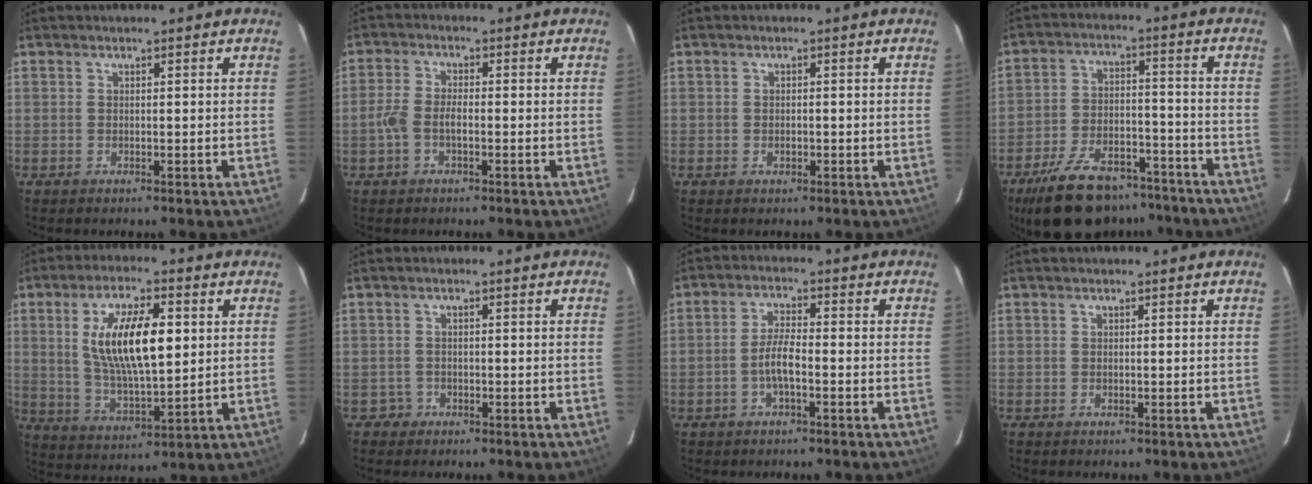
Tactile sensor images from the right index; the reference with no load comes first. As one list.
[{"total": 4.1, "force": [-1.3, 1.9, 3.4], "torque": [-0.078, 0.006, -0.027]}, {"total": 1.0, "force": [-0.3, 0.9, 0.4], "torque": [-0.005, 0.000, -0.004]}, {"total": 19.7, "force": [-15.0, 8.8, 9.3], "torque": [-0.192, 0.007, -0.218]}, {"total": 14.9, "force": [3.1, 5.2, 13.6], "torque": [-0.250, 0.002, 0.063]}, {"total": 1.6, "force": [-0.9, 1.3, -0.3], "torque": [0.004, 0.007, -0.014]}, {"total": 4.3, "force": [-1.7, 1.0, 3.8], "torque": [-0.080, 0.005, -0.032]}, {"total": 0.0}]